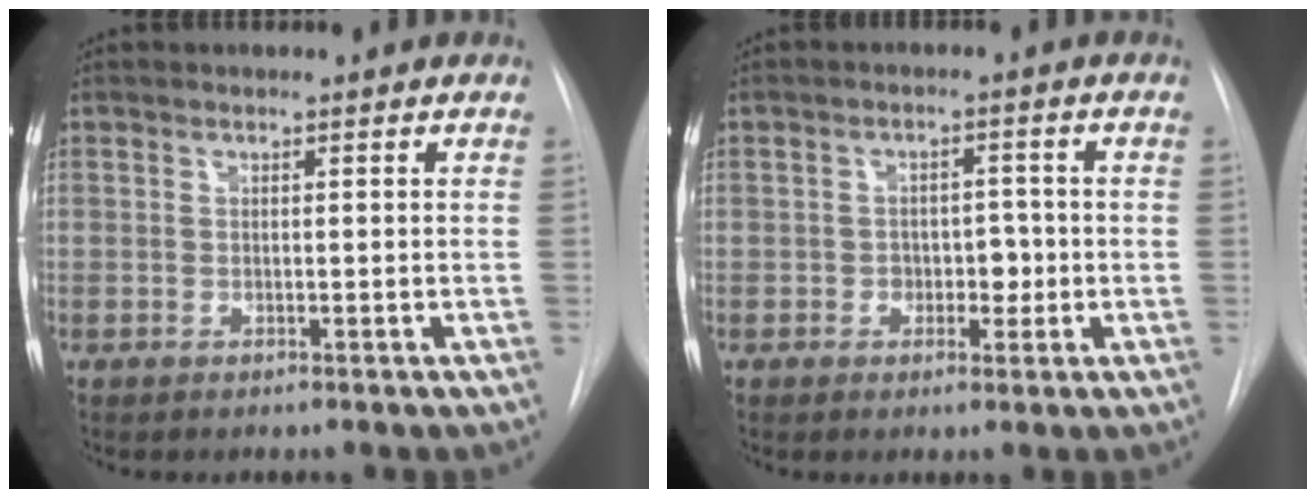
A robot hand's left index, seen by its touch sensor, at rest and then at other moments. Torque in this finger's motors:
{"motor_torque": [-0.02, 0.11, -0.02, 0.00]}